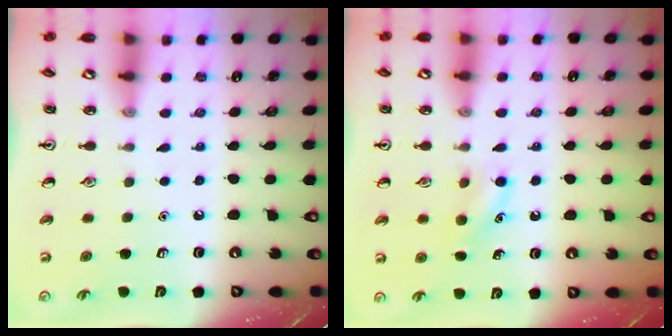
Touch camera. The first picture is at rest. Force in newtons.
{"total": 8.3, "press": 8.1, "slide": 1.5}